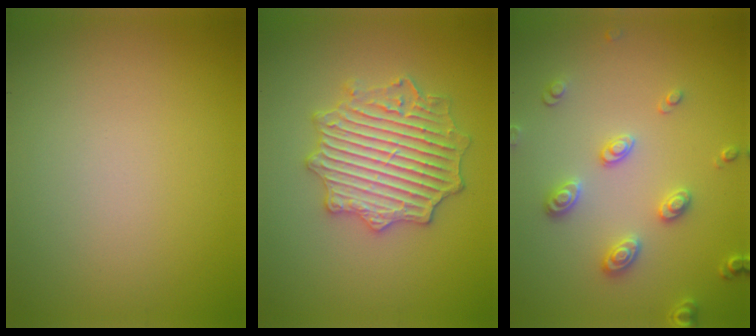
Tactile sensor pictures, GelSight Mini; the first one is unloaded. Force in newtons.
{"total": 5.2, "press": 5.1, "slide": 0.9}
{"total": 2.9, "press": 2.7, "slide": 1.1}